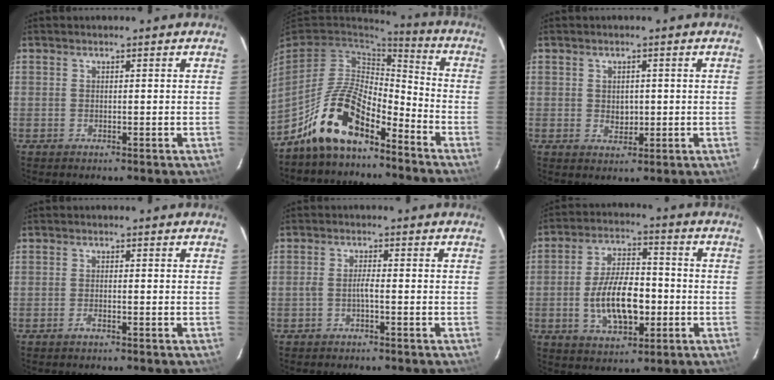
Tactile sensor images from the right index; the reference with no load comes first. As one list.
[{"total": 13.6, "force": [-9.5, 5.1, 8.3], "torque": [-0.172, 0.012, -0.177]}, {"total": 2.7, "force": [0.0, 2.2, 1.6], "torque": [-0.025, 0.001, 0.004]}, {"total": 1.3, "force": [-0.9, 0.2, 1.0], "torque": [-0.021, 0.001, -0.016]}, {"total": 1.7, "force": [-0.9, 0.0, 1.5], "torque": [-0.032, 0.004, -0.017]}, {"total": 12.9, "force": [-2.8, 6.3, 10.9], "torque": [-0.211, 0.008, -0.039]}]